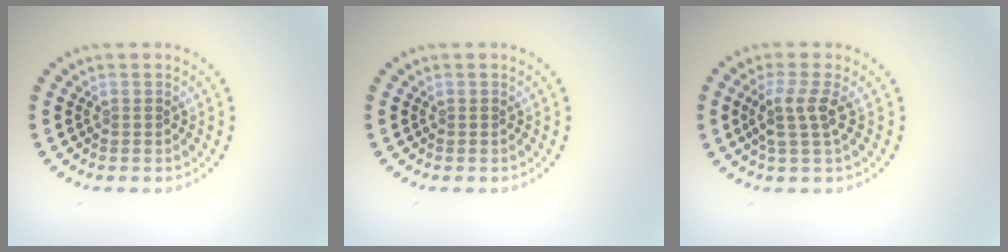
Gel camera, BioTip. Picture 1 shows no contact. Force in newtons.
{"total": 0.0}
{"total": 2.6, "press": 2.0, "slide": 1.6}